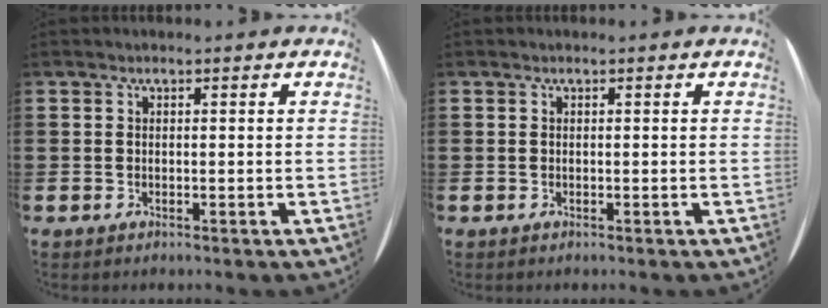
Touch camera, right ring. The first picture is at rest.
{"total": 0.0}